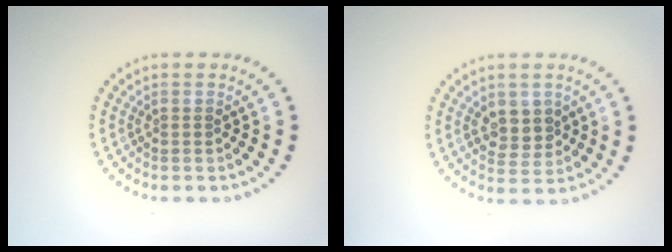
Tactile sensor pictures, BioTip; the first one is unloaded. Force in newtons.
{"total": 2.7, "press": 2.6, "slide": 0.7}